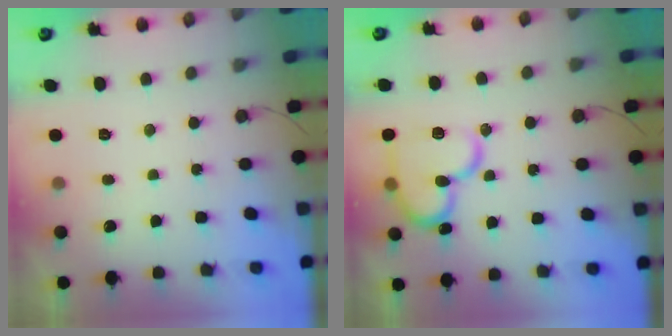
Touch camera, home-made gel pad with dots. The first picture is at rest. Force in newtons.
{"total": 17.4, "press": 17.3, "slide": 1.8}